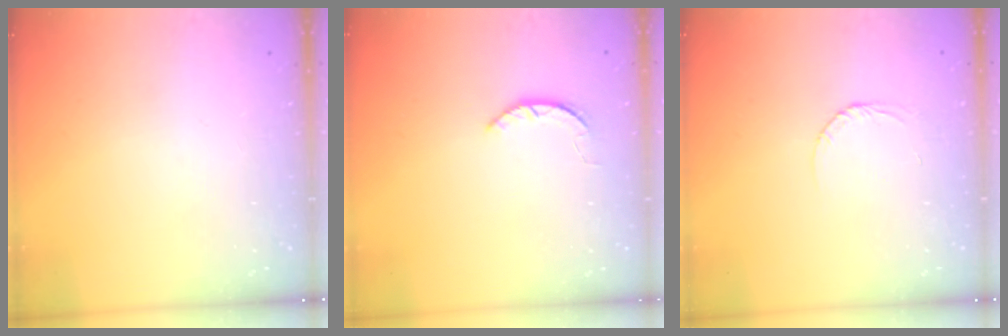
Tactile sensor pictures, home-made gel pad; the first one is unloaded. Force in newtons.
{"total": 1.6, "press": 1.6, "slide": 0.3}
{"total": 3.5, "press": 3.5, "slide": 0.3}